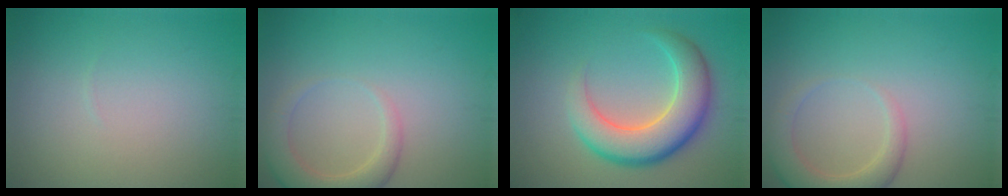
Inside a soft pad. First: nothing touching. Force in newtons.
{"total": 3.7, "press": 3.7, "slide": 0.3}
{"total": 7.1, "press": 7.1, "slide": 0.4}
{"total": 3.7, "press": 3.7, "slide": 0.3}